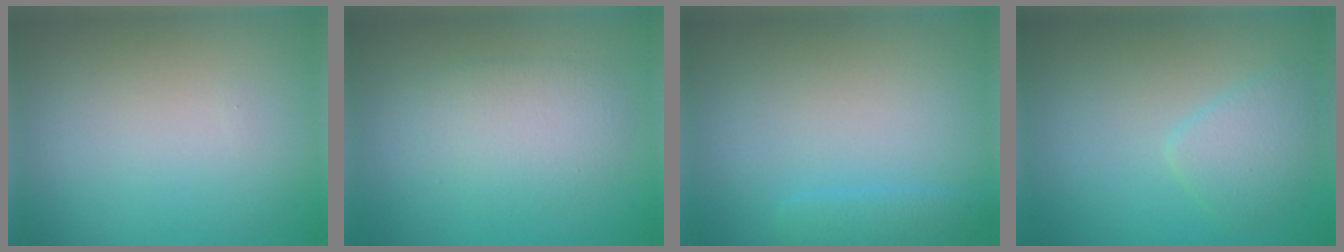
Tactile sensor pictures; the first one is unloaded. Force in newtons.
{"total": 3.2, "press": 3.2, "slide": 0.3}
{"total": 1.5, "press": 1.5, "slide": 0.2}
{"total": 2.4, "press": 2.4, "slide": 0.1}